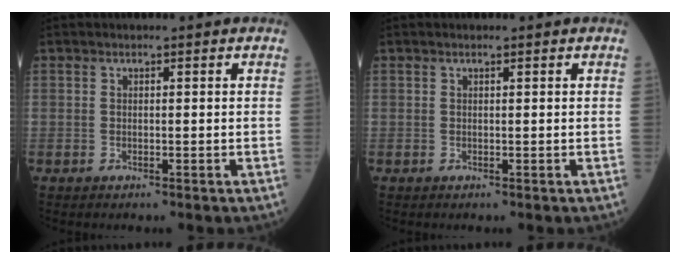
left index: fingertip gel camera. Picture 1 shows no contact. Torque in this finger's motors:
{"motor_torque": [0.15, 0.00, 0.00, -0.01]}